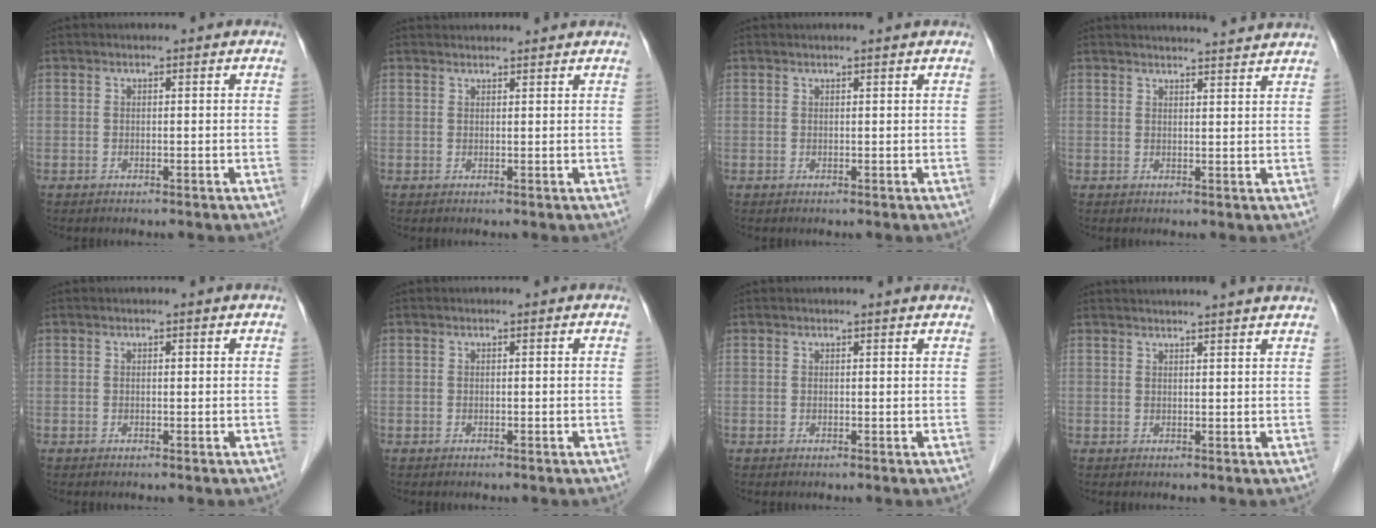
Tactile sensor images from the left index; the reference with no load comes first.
{"total": 4.4, "force": [4.3, 0.3, 0.6], "torque": [-0.009, 0.033, 0.052]}
{"total": 1.9, "force": [1.8, -0.3, 0.7], "torque": [-0.010, 0.010, 0.024]}
{"total": 7.7, "force": [7.4, -0.3, 1.9], "torque": [-0.026, 0.013, 0.078]}
{"total": 0.0}
{"total": 0.0}
{"total": 2.3, "force": [2.2, -0.1, 0.6], "torque": [-0.011, 0.004, 0.018]}
{"total": 10.5, "force": [9.8, -0.6, 3.8], "torque": [-0.054, 0.017, 0.108]}